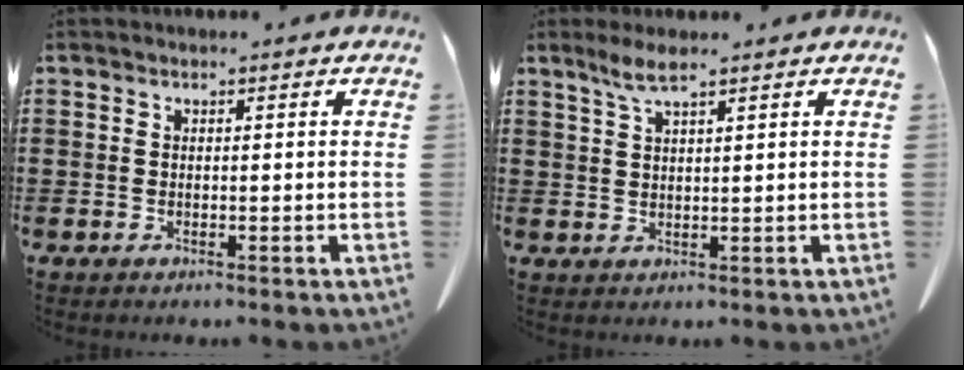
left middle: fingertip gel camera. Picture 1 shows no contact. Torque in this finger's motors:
{"motor_torque": [0.05, 0.01, 0.09, 0.05]}